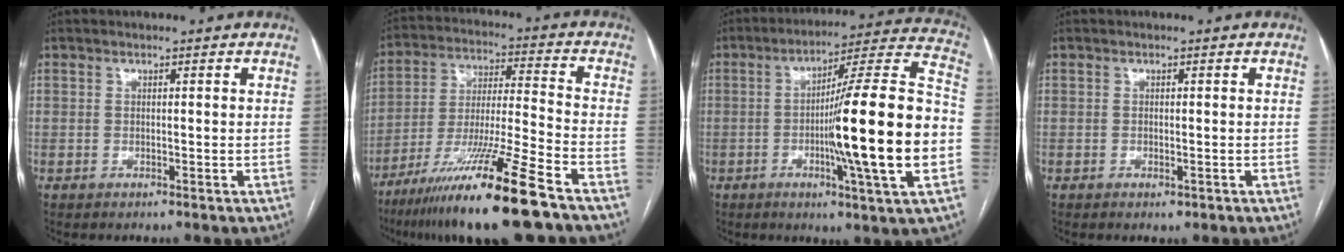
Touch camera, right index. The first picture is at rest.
{"total": 18.2, "force": [-12.3, -0.6, 13.5], "torque": [-0.250, -0.042, -0.220]}
{"total": 22.2, "force": [-4.2, -0.4, 21.8], "torque": [-0.296, 0.004, -0.073]}
{"total": 0.9, "force": [-0.5, 0.5, 0.6], "torque": [-0.007, 0.000, -0.003]}